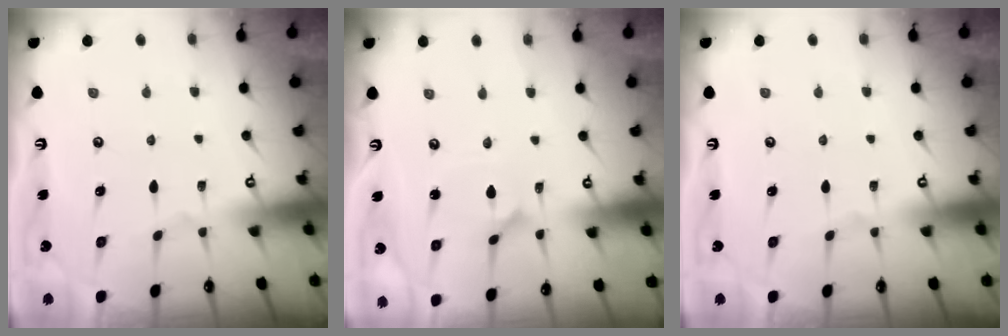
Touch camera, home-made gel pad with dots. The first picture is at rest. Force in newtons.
{"total": 2.9, "press": 2.9, "slide": 0.1}
{"total": 0.0}